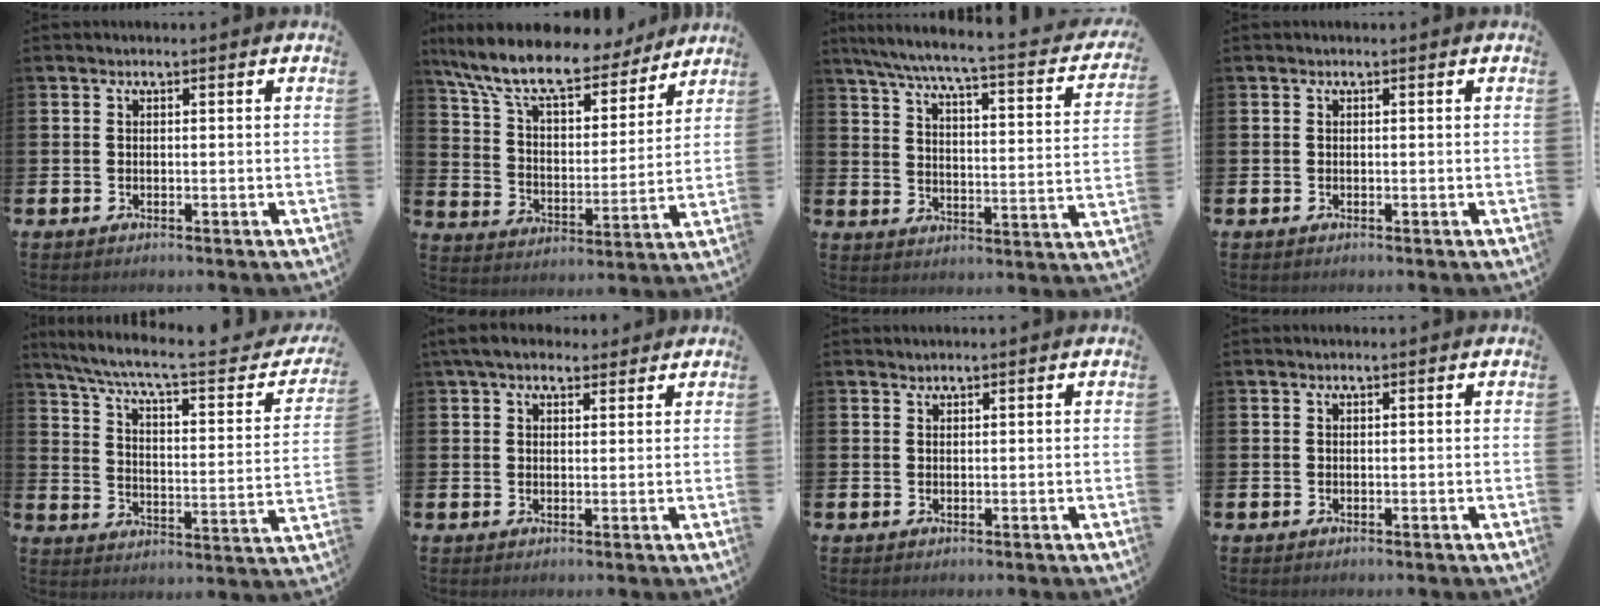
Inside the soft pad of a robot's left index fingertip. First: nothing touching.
{"total": 11.3, "force": [9.7, 3.1, 4.9], "torque": [-0.129, -0.056, 0.167]}
{"total": 6.2, "force": [5.2, 0.5, 3.4], "torque": [-0.085, -0.045, 0.080]}
{"total": 0.0}
{"total": 7.1, "force": [5.6, 1.2, 4.2], "torque": [-0.102, -0.040, 0.085]}
{"total": 4.6, "force": [3.8, 1.9, 1.7], "torque": [-0.030, -0.009, 0.068]}
{"total": 0.8, "force": [0.8, 0.1, -0.1], "torque": [0.002, 0.000, 0.016]}
{"total": 0.0}